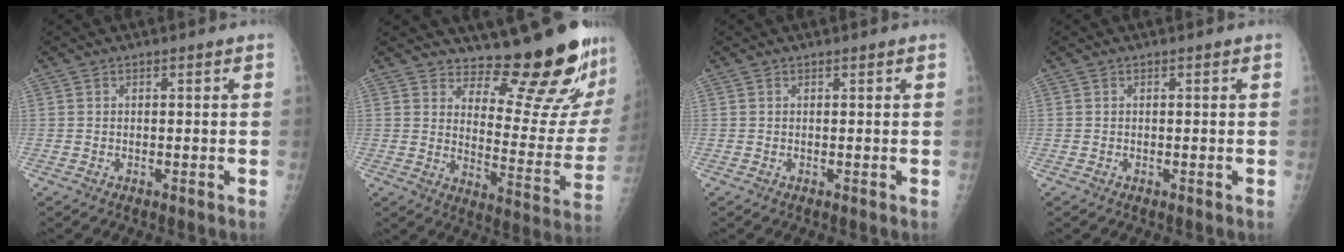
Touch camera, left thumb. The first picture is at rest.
{"total": 17.0, "force": [15.1, 3.5, 6.9], "torque": [-0.048, -0.167, 0.196]}
{"total": 0.0}
{"total": 0.0}